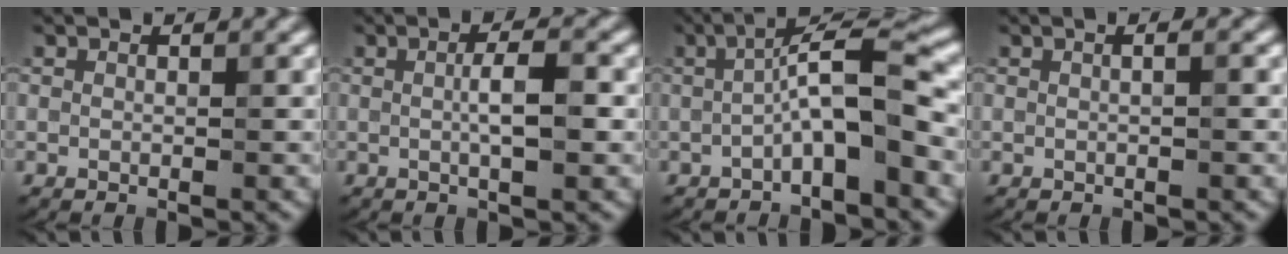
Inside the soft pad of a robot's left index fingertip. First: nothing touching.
{"total": 3.1, "force": [0.1, 0.5, 3.0], "torque": [-0.056, 0.005, 0.000]}
{"total": 5.8, "force": [-1.6, 1.0, 5.5], "torque": [-0.095, 0.028, -0.034]}
{"total": 1.6, "force": [0.4, 0.8, 1.4], "torque": [-0.005, 0.001, -0.005]}